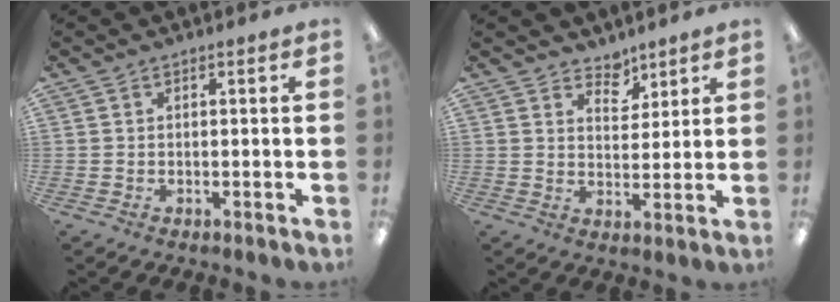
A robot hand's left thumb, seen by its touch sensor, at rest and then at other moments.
{"total": 5.0, "force": [4.4, 2.4, 0.6], "torque": [0.005, -0.032, 0.076]}